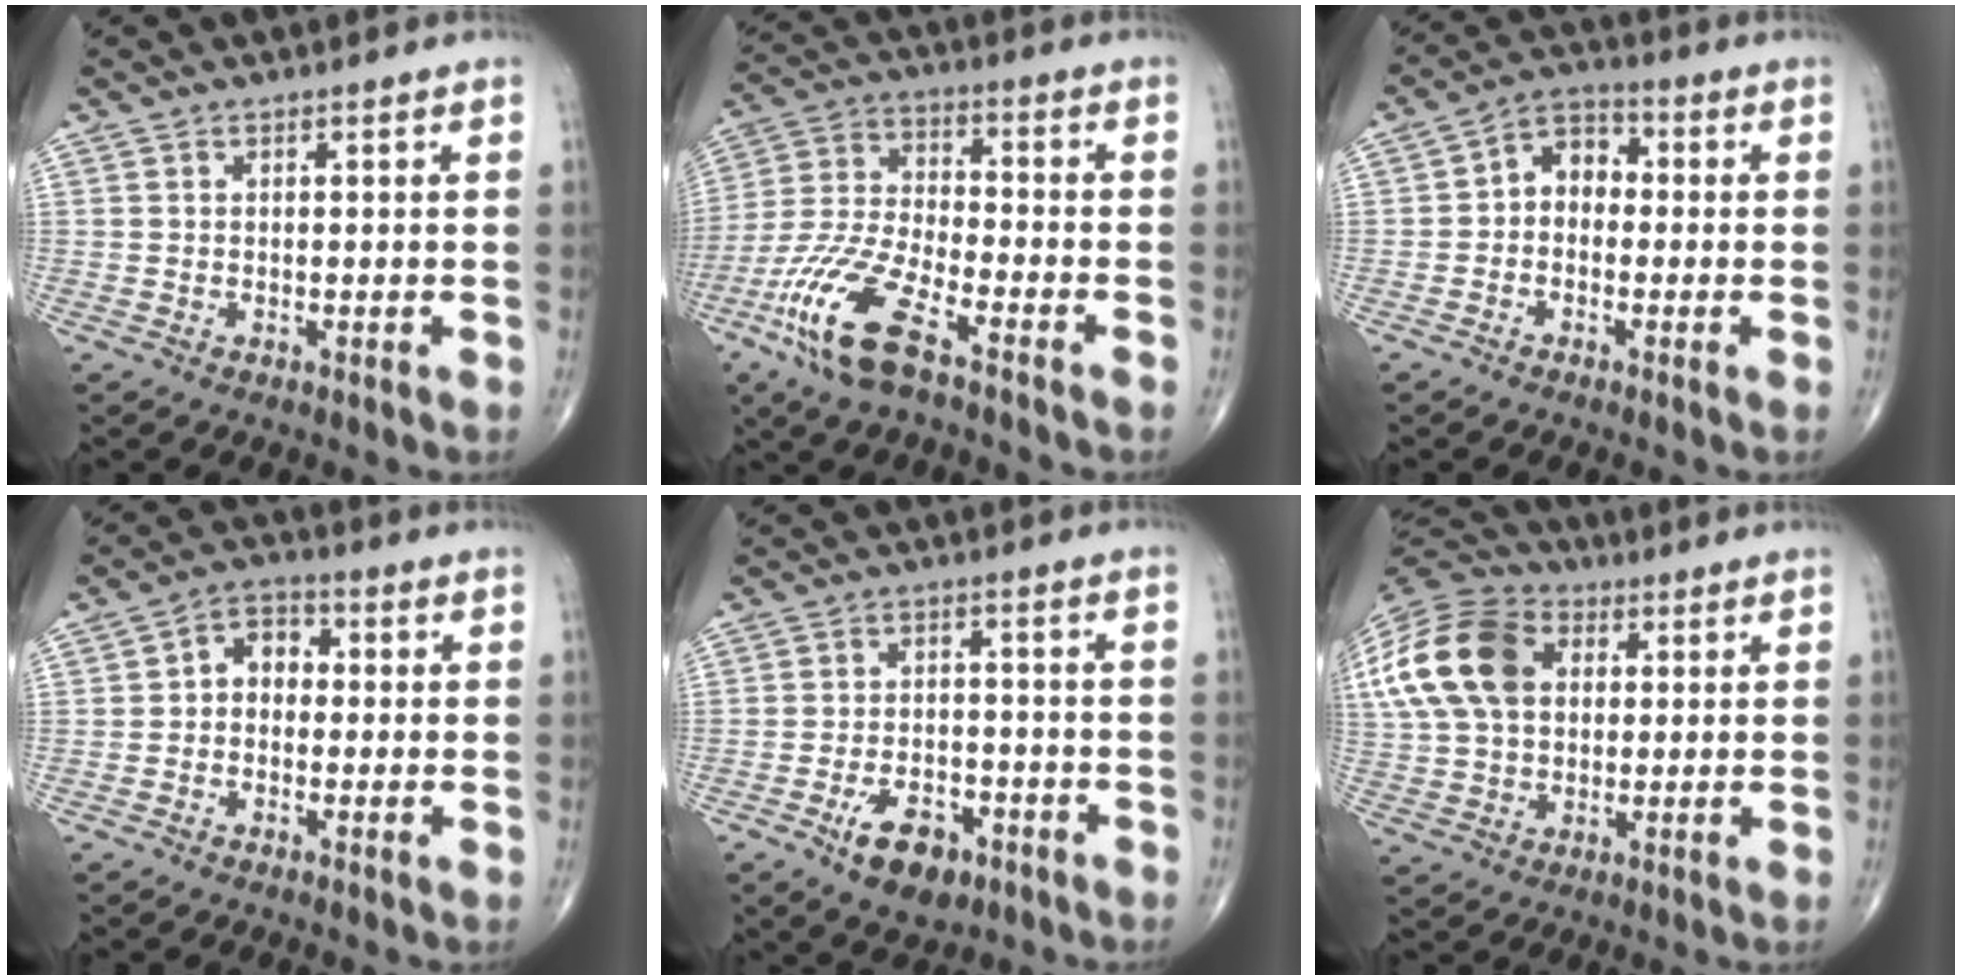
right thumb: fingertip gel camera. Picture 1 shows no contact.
{"total": 14.8, "force": [-8.6, 4.7, 11.1], "torque": [-0.244, 0.026, -0.170]}
{"total": 6.2, "force": [-0.5, 4.7, 4.0], "torque": [-0.040, 0.025, -0.027]}
{"total": 5.6, "force": [-0.2, 4.3, 3.5], "torque": [-0.033, 0.022, -0.017]}
{"total": 8.5, "force": [-4.6, 4.7, 5.4], "torque": [-0.072, 0.023, -0.072]}
{"total": 20.5, "force": [4.6, 14.4, 13.9], "torque": [-0.291, 0.027, 0.079]}